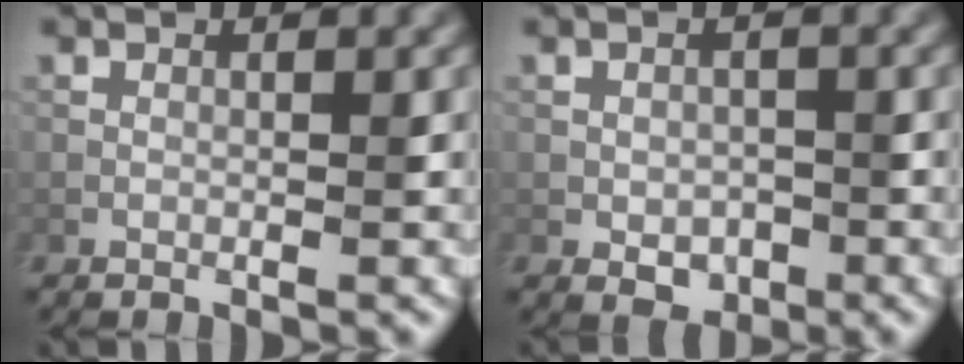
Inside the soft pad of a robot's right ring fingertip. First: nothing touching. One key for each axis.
{"total": 2.1, "fx": -1.0, "fy": 1.6, "fz": 1.0, "tx": -0.020, "ty": -0.007, "tz": -0.010}